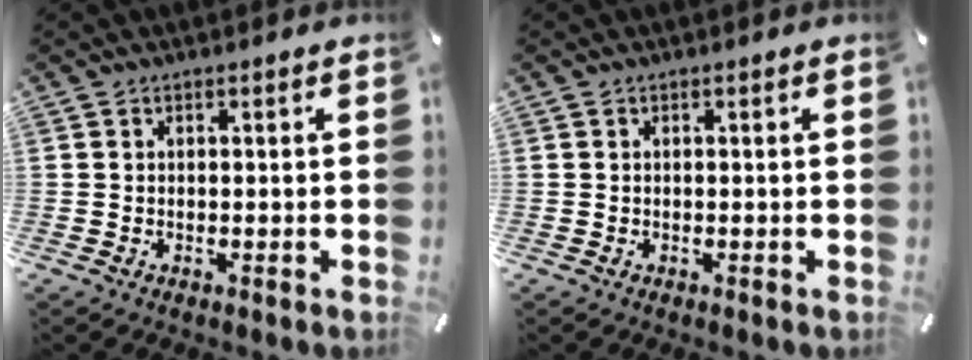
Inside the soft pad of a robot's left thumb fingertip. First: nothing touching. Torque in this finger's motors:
{"motor_torque": [0.00, 0.00, 0.00, 0.00, 0.00]}